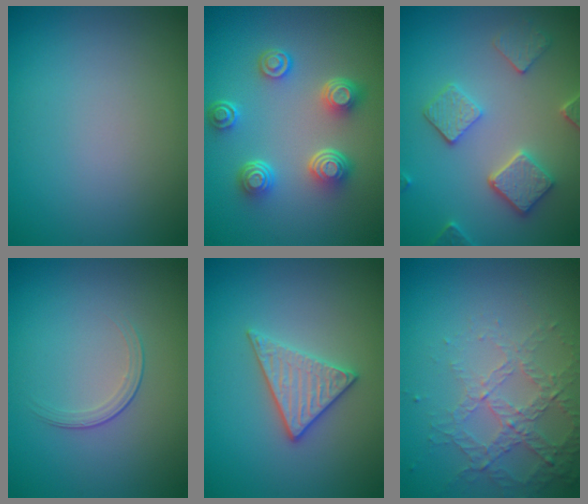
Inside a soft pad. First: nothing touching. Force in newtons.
{"total": 4.7, "press": 3.4, "slide": 3.2}
{"total": 4.3, "press": 3.8, "slide": 1.9}
{"total": 1.5, "press": 0.7, "slide": 1.4}
{"total": 3.2, "press": 3.0, "slide": 1.0}
{"total": 4.2, "press": 2.9, "slide": 3.1}